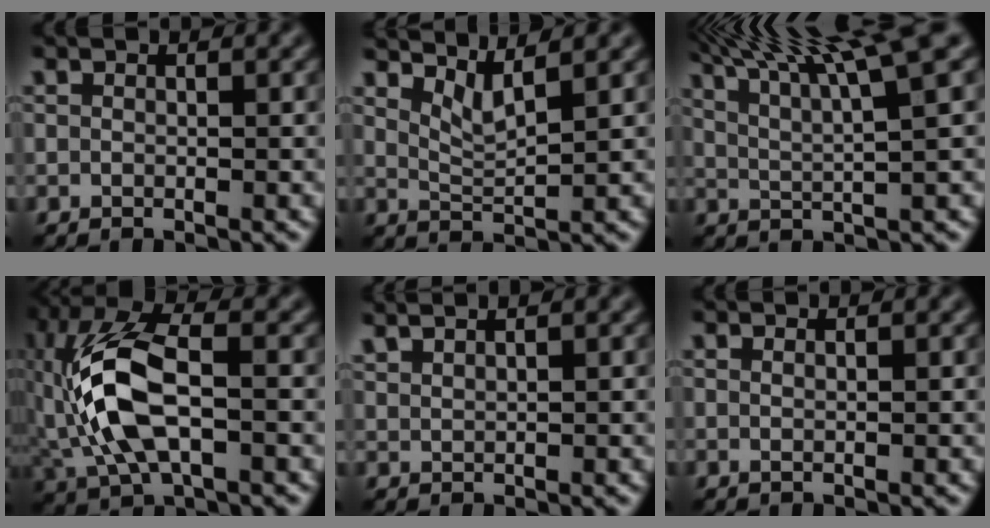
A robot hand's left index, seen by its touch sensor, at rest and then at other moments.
{"total": 2.7, "force": [2.2, 0.4, 1.6], "torque": [-0.026, -0.007, 0.044]}
{"total": 10.0, "force": [6.9, 1.6, 7.1], "torque": [-0.097, 0.030, 0.094]}
{"total": 10.5, "force": [-0.9, 5.2, 9.0], "torque": [-0.207, 0.014, -0.021]}
{"total": 2.6, "force": [2.2, 0.8, 1.2], "torque": [-0.004, 0.008, 0.019]}
{"total": 0.8, "force": [0.4, 0.3, 0.6], "torque": [-0.005, -0.003, 0.000]}